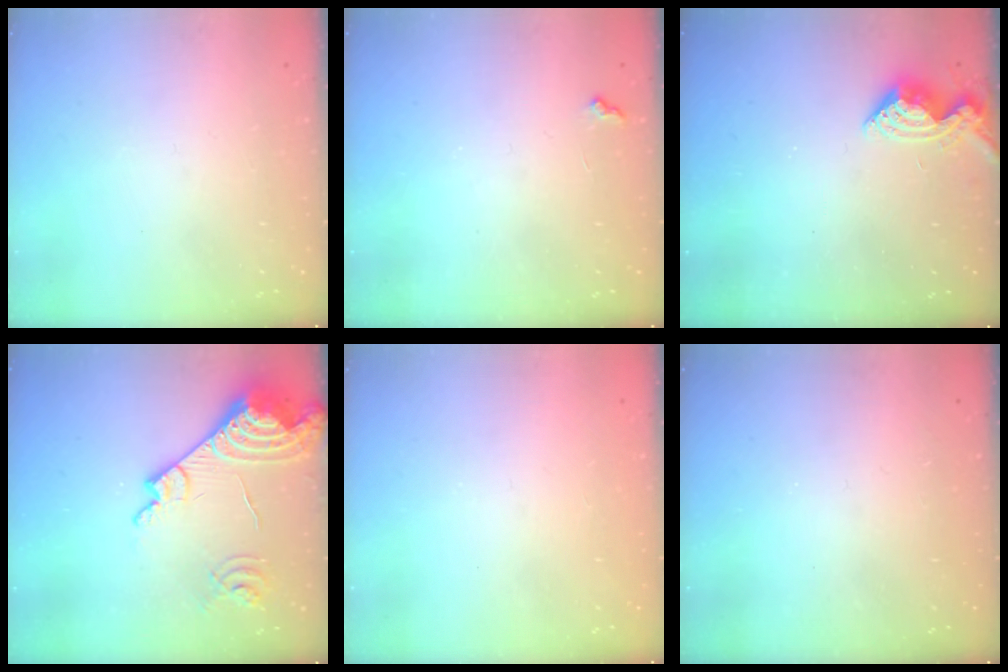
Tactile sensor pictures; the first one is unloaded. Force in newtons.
{"total": 6.1, "press": 6.1, "slide": 0.7}
{"total": 10.0, "press": 10.0, "slide": 1.0}
{"total": 17.7, "press": 17.7, "slide": 1.8}
{"total": 1.3, "press": 1.0, "slide": 0.7}
{"total": 1.3, "press": 1.2, "slide": 0.2}